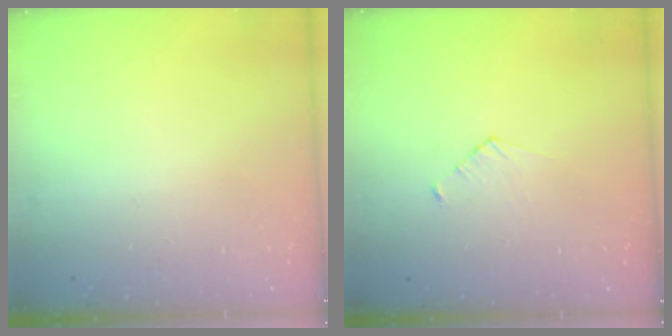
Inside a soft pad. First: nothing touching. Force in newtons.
{"total": 2.8, "press": 2.8, "slide": 0.2}